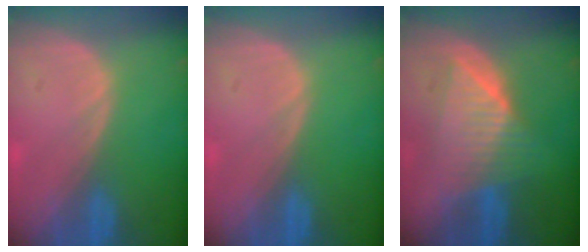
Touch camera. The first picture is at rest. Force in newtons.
{"total": 0.0}
{"total": 7.2, "press": 7.2, "slide": 0.2}